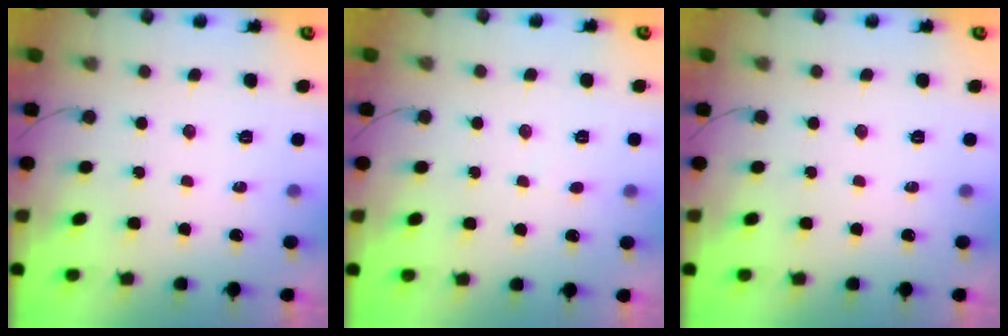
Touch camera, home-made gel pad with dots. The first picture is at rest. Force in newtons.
{"total": 3.8, "press": 3.8, "slide": 0.4}
{"total": 0.0}